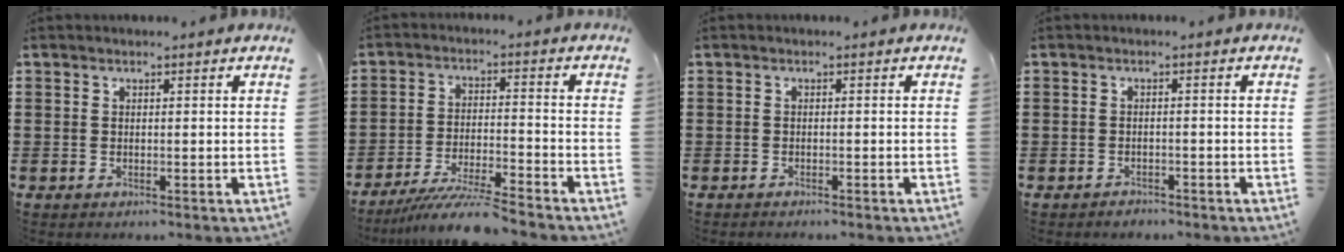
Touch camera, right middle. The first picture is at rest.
{"total": 7.3, "force": [-6.7, -0.1, 3.0], "torque": [-0.059, -0.010, -0.128]}
{"total": 0.6, "force": [-0.6, 0.0, 0.0], "torque": [-0.002, 0.000, -0.012]}
{"total": 1.1, "force": [-1.1, 0.3, 0.0], "torque": [-0.003, 0.002, -0.024]}